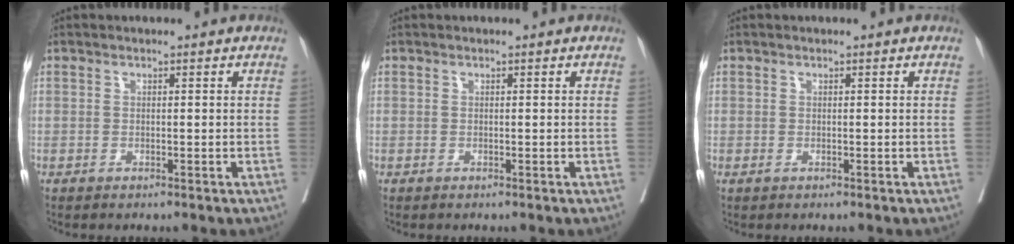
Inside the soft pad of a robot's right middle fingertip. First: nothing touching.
{"total": 0.0}
{"total": 0.0}